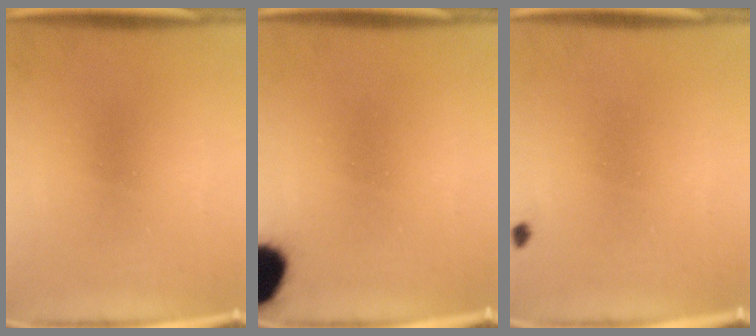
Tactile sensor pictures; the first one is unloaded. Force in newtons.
{"total": 13.5}
{"total": 0.7}